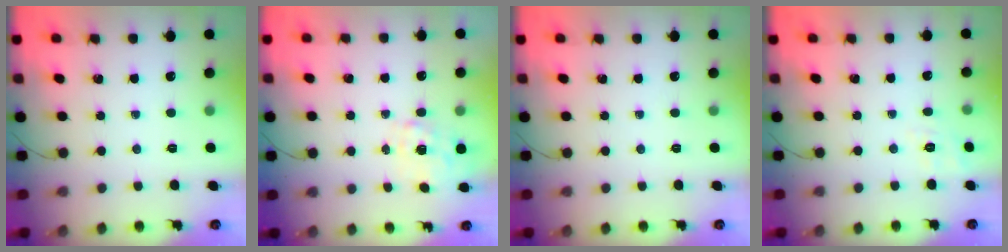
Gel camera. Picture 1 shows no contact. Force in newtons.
{"total": 8.0, "press": 8.0, "slide": 0.9}
{"total": 0.0}
{"total": 4.2, "press": 3.6, "slide": 2.2}